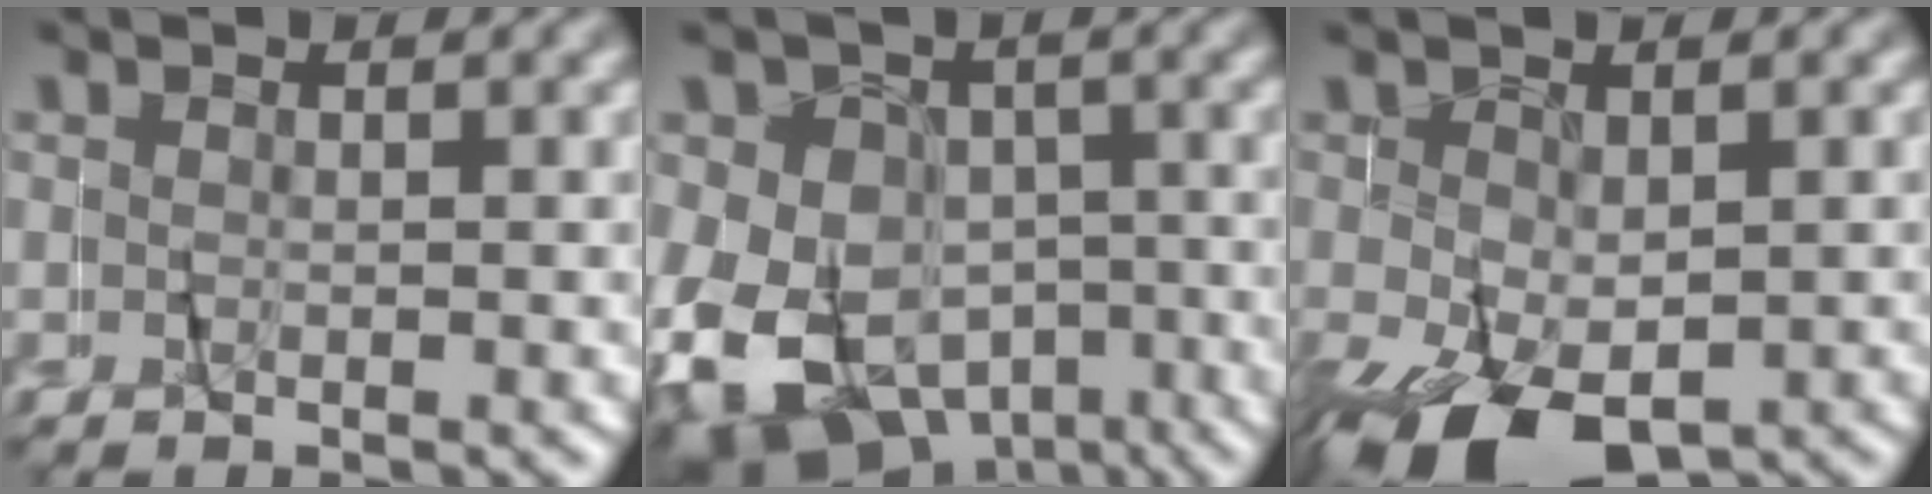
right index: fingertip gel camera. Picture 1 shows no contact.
{"total": 15.9, "force": [-6.4, 12.9, 6.7], "torque": [-0.140, -0.085, -0.083]}
{"total": 8.1, "force": [-4.6, 4.6, 4.9], "torque": [-0.106, -0.039, -0.056]}